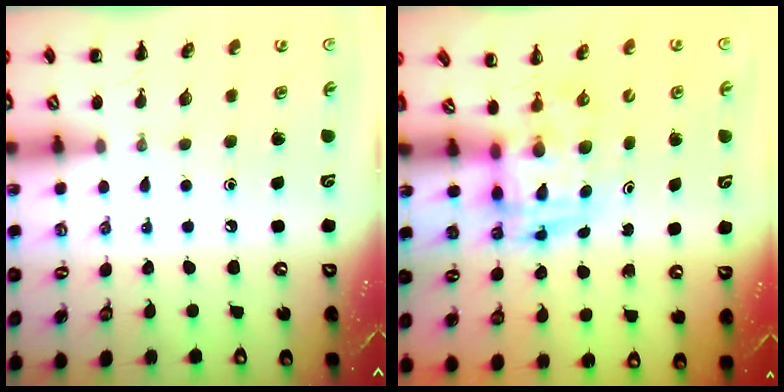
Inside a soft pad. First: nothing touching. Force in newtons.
{"total": 3.5, "press": 3.5, "slide": 0.7}